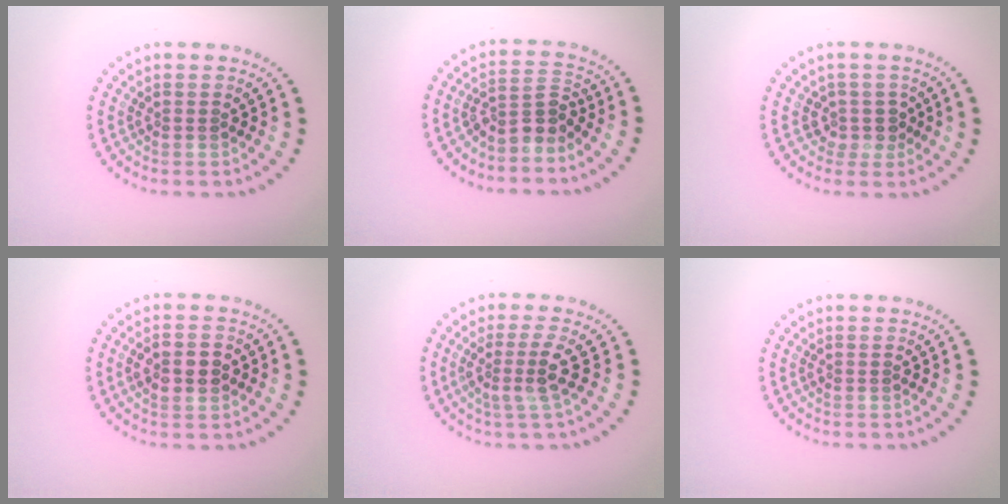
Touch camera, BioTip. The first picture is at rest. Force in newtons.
{"total": 2.8, "press": 2.0, "slide": 2.0}
{"total": 1.9, "press": 1.5, "slide": 1.1}
{"total": 2.7, "press": 2.7, "slide": 0.1}
{"total": 2.7, "press": 2.0, "slide": 1.8}
{"total": 0.0}